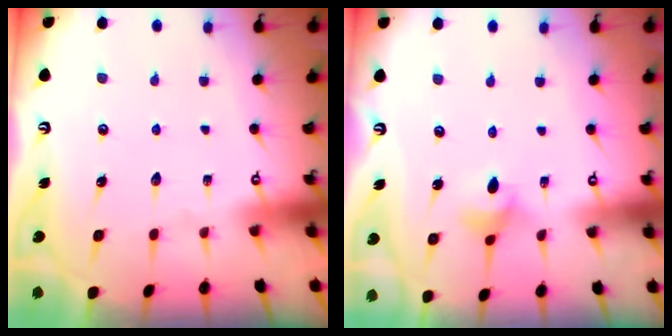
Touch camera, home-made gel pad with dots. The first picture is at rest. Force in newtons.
{"total": 4.2, "press": 4.2, "slide": 0.7}